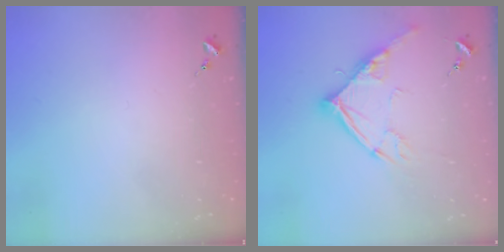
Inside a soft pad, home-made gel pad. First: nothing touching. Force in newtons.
{"total": 12.9, "press": 12.8, "slide": 1.3}